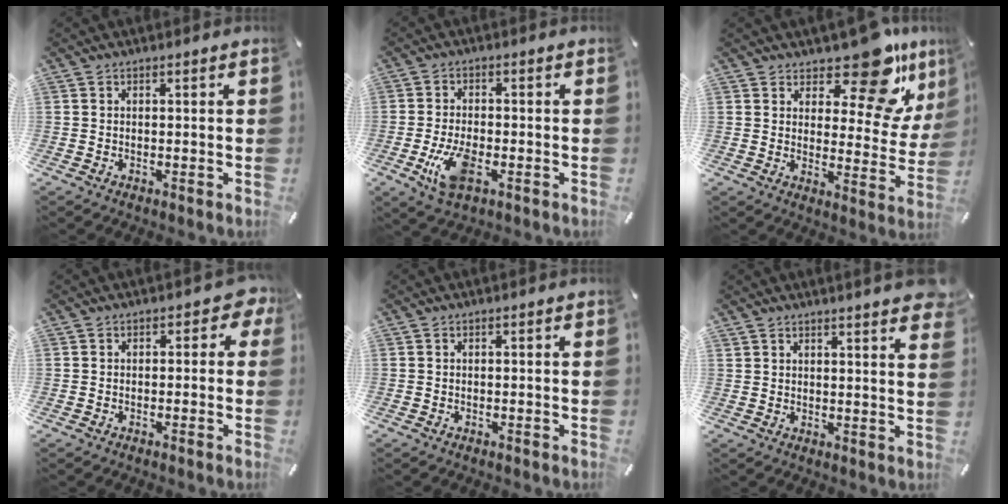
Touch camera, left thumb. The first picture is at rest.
{"total": 8.2, "force": [-2.8, 4.1, 6.5], "torque": [-0.149, -0.002, -0.050]}
{"total": 15.0, "force": [11.7, 5.2, 7.9], "torque": [-0.098, -0.098, 0.194]}
{"total": 3.0, "force": [0.0, 2.1, 2.2], "torque": [-0.026, 0.004, -0.005]}
{"total": 0.0}
{"total": 4.0, "force": [3.6, 0.5, 1.7], "torque": [-0.026, -0.020, 0.063]}